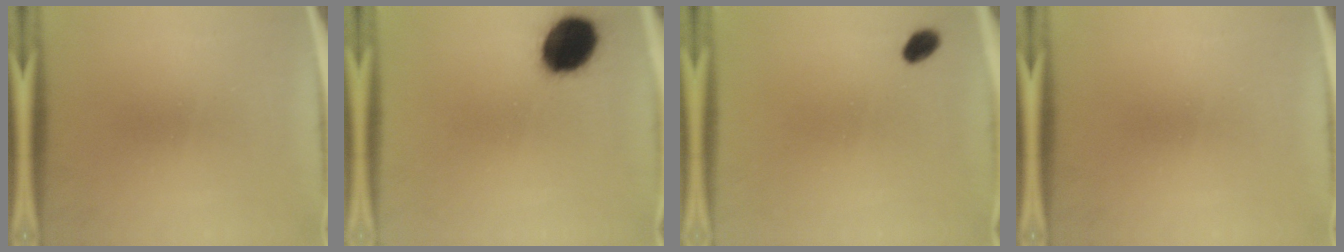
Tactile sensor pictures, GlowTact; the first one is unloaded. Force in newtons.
{"total": 13.9}
{"total": 2.8}
{"total": 0.0}